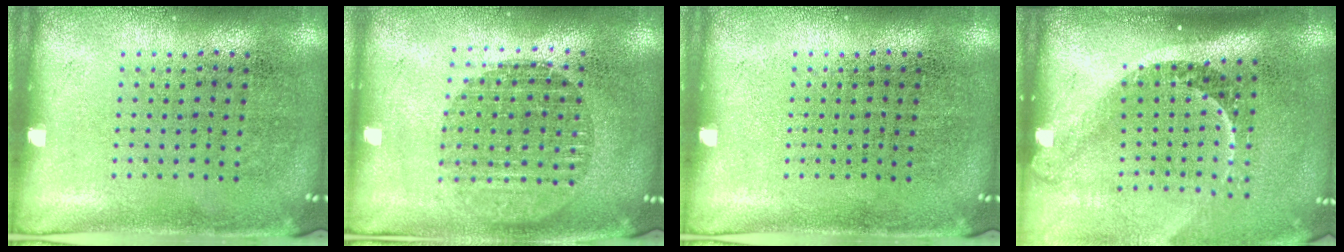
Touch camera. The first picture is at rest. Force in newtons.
{"total": 1.7, "press": 1.5, "slide": 0.8}
{"total": 0.0}
{"total": 2.3, "press": 1.5, "slide": 1.7}